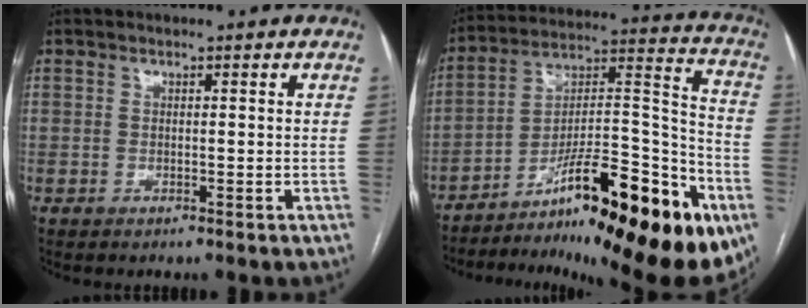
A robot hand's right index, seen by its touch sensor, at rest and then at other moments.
{"total": 28.5, "force": [-15.9, 5.2, 23.1], "torque": [-0.271, 0.014, -0.240]}